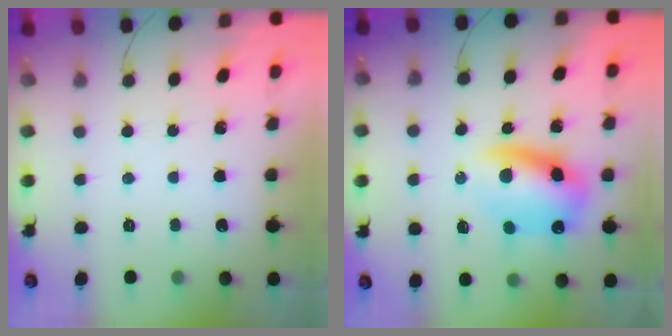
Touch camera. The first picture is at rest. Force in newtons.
{"total": 11.9, "press": 11.5, "slide": 3.1}